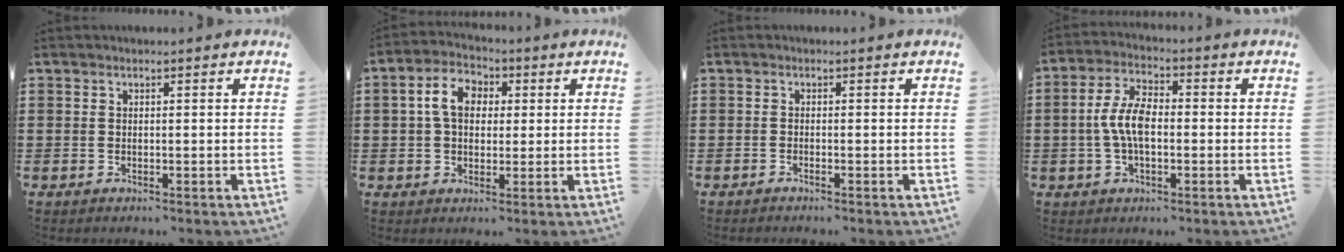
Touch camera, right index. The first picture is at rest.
{"total": 6.7, "force": [1.3, 4.7, 4.6], "torque": [-0.102, 0.021, 0.021]}
{"total": 0.7, "force": [-0.7, -0.1, 0.2], "torque": [-0.005, -0.004, -0.013]}
{"total": 6.7, "force": [-0.7, 3.2, 5.8], "torque": [-0.133, 0.000, -0.019]}